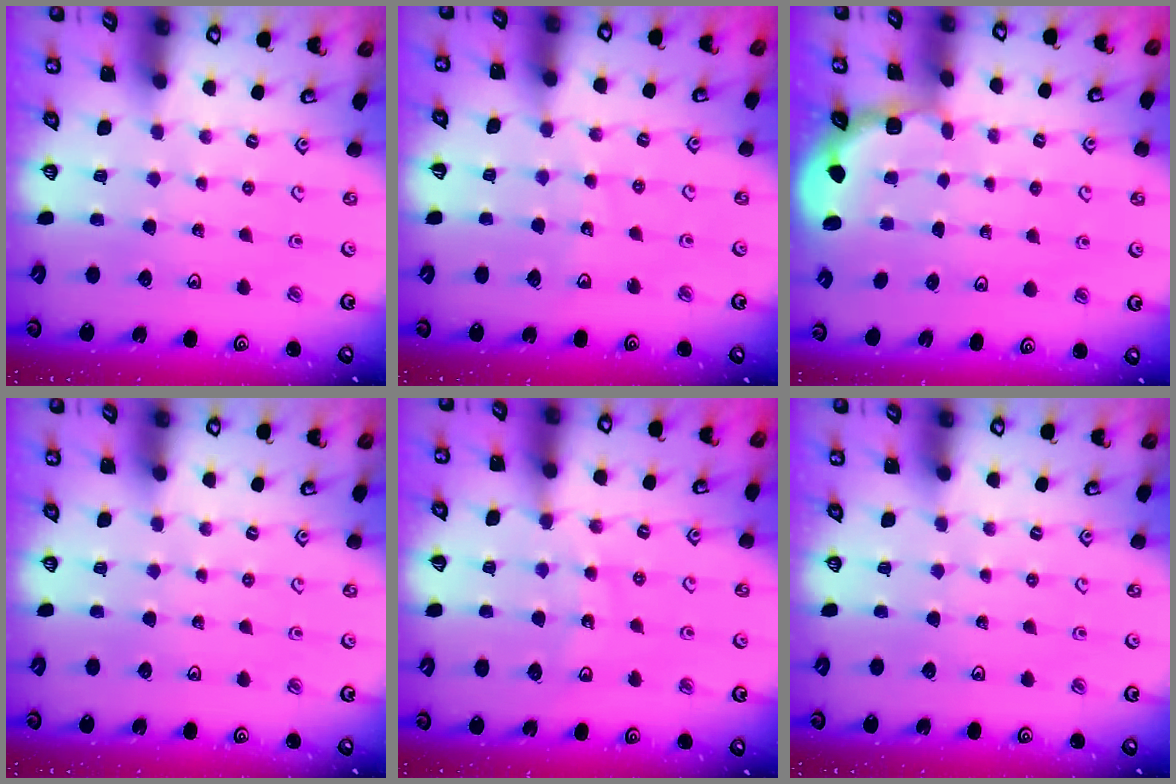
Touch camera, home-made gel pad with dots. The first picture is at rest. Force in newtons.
{"total": 6.7, "press": 6.3, "slide": 2.3}
{"total": 2.0, "press": 1.8, "slide": 0.7}
{"total": 0.0}
{"total": 12.7, "press": 12.3, "slide": 3.4}
{"total": 0.0}